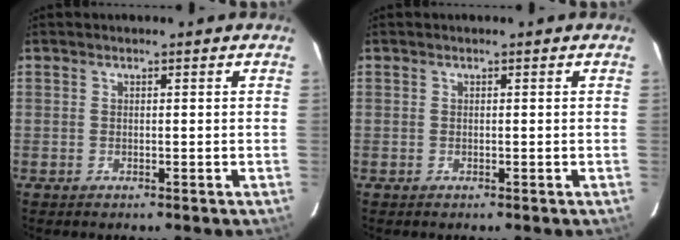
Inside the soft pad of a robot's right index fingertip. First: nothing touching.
{"total": 0.0}